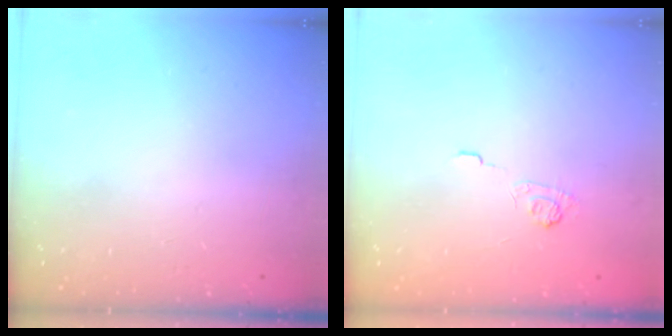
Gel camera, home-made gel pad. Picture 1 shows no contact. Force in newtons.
{"total": 2.5, "press": 2.1, "slide": 1.4}